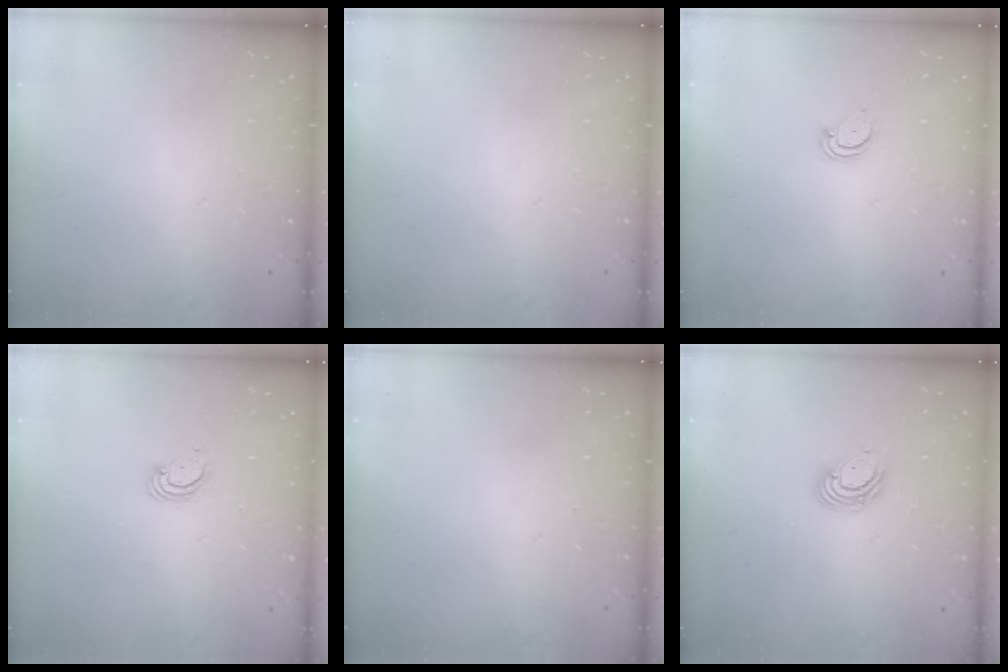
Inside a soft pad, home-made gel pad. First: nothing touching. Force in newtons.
{"total": 0.0}
{"total": 2.4, "press": 2.4, "slide": 0.2}
{"total": 2.9, "press": 2.9, "slide": 0.3}
{"total": 0.0}
{"total": 8.0, "press": 7.8, "slide": 1.5}